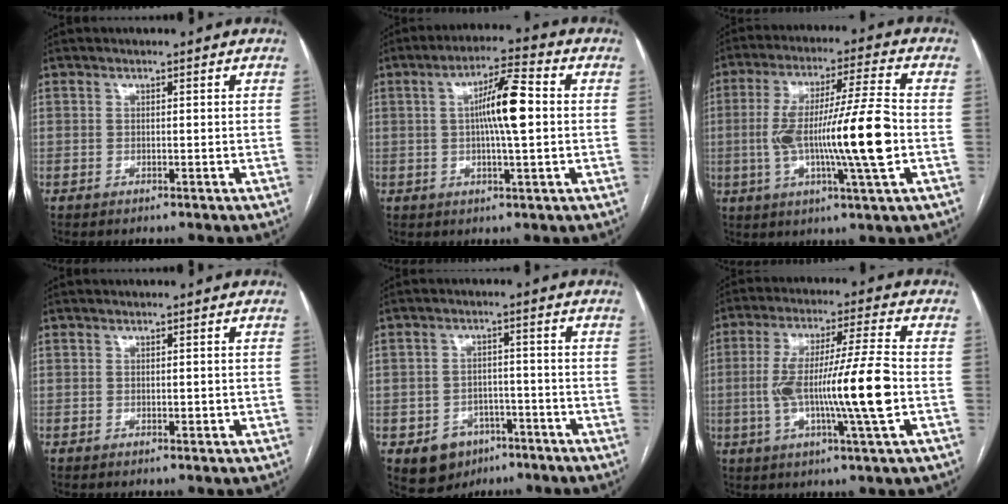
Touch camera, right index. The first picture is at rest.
{"total": 8.8, "force": [0.7, 0.8, 8.7], "torque": [-0.153, 0.012, 0.006]}
{"total": 16.0, "force": [-2.0, 0.1, 15.9], "torque": [-0.286, 0.002, -0.038]}
{"total": 1.0, "force": [0.0, 0.5, 0.8], "torque": [-0.012, -0.002, 0.002]}
{"total": 6.4, "force": [-3.4, 5.0, 2.2], "torque": [-0.037, 0.006, -0.044]}
{"total": 14.7, "force": [-2.0, -0.2, 14.6], "torque": [-0.268, 0.001, -0.039]}